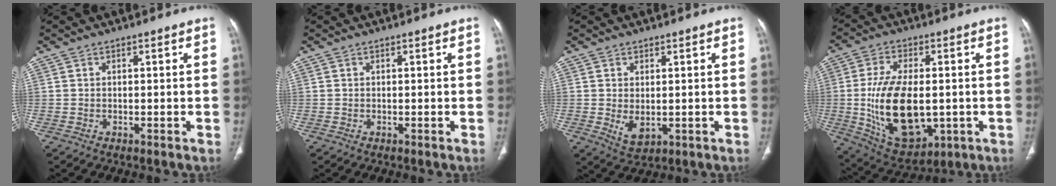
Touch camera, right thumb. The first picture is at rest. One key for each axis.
{"total": 0.0}
{"total": 4.0, "fx": -0.3, "fy": 2.3, "fz": 3.3, "tx": -0.052, "ty": -0.009, "tz": 0.010}
{"total": 18.8, "fx": -1.7, "fy": 10.2, "fz": 15.6, "tx": -0.275, "ty": -0.008, "tz": -0.005}